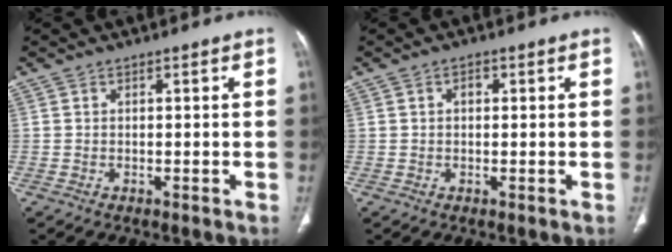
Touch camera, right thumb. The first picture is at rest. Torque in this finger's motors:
{"motor_torque": [-0.27, 0.15, -0.15, 0.02, 0.03]}